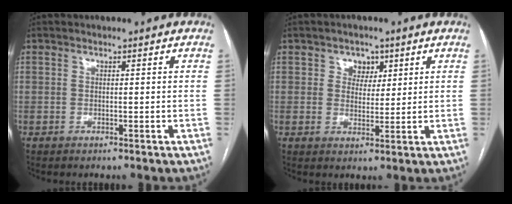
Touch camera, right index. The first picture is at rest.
{"total": 3.7, "force": [1.7, 3.0, 1.5], "torque": [-0.017, 0.006, 0.028]}